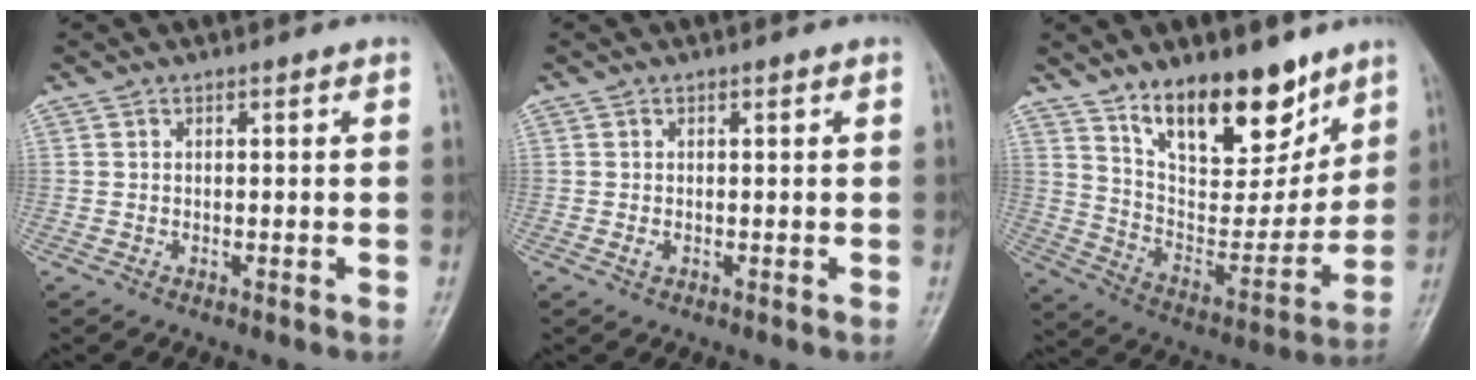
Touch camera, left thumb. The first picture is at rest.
{"total": 1.0, "force": [0.0, 0.6, 0.8], "torque": [-0.013, 0.000, 0.000]}
{"total": 18.8, "force": [12.7, 8.3, 11.0], "torque": [-0.119, -0.087, 0.223]}